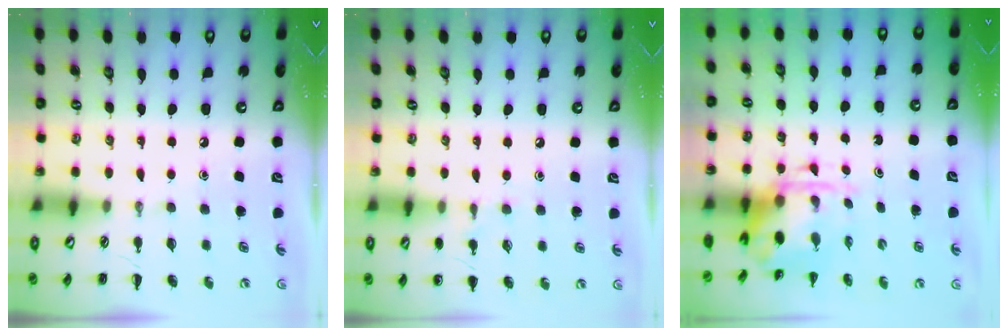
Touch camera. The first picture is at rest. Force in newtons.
{"total": 5.8, "press": 5.5, "slide": 1.7}
{"total": 4.0, "press": 3.8, "slide": 1.1}